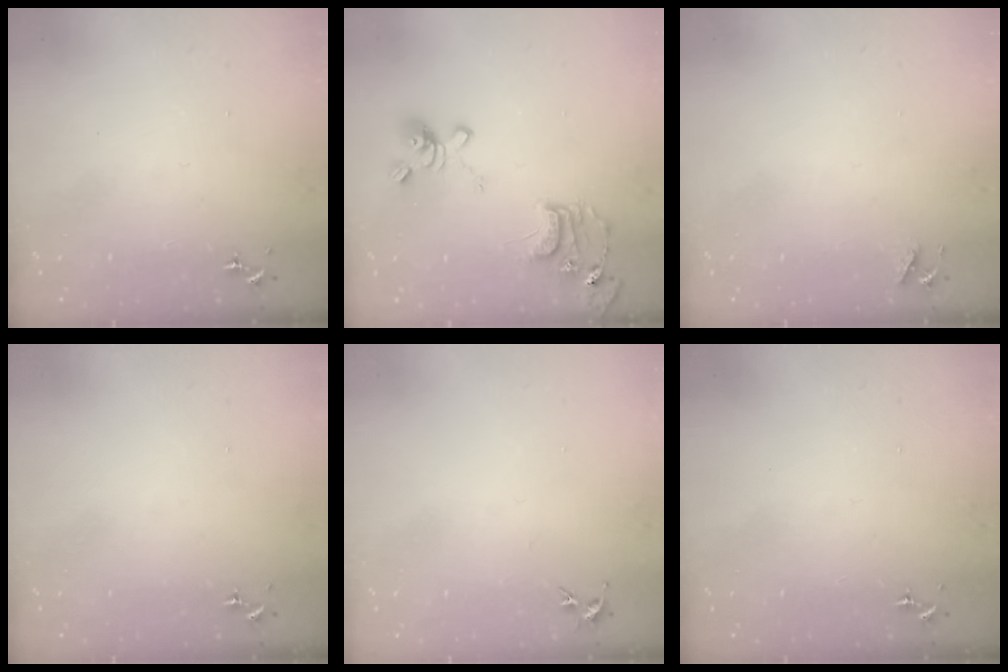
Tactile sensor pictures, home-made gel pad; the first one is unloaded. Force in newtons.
{"total": 15.3, "press": 15.3, "slide": 1.1}
{"total": 4.1, "press": 4.0, "slide": 0.7}
{"total": 0.0}
{"total": 3.6, "press": 3.5, "slide": 0.4}
{"total": 0.0}